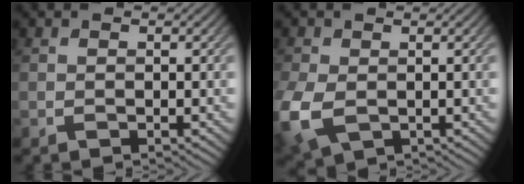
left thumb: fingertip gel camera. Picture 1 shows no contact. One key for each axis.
{"total": 7.2, "fx": -1.5, "fy": 4.8, "fz": 5.1, "tx": -0.163, "ty": -0.021, "tz": -0.027}